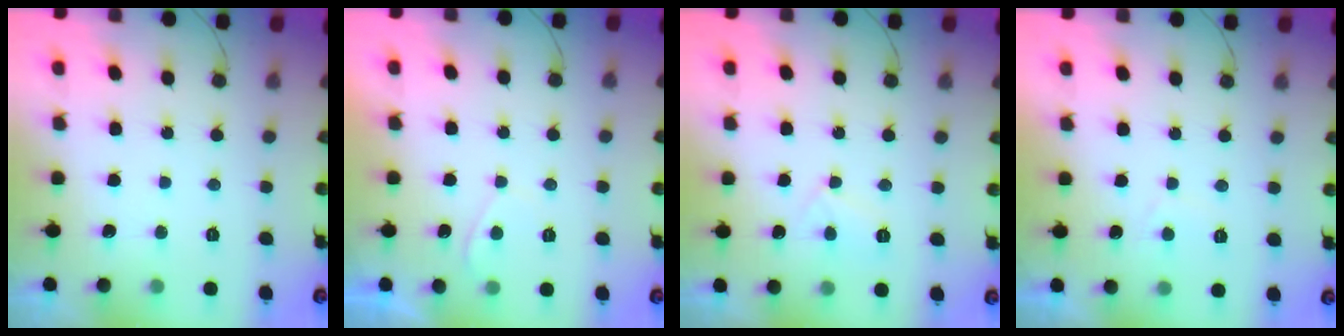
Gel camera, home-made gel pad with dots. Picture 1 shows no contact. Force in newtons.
{"total": 1.1, "press": 1.0, "slide": 0.5}
{"total": 5.2, "press": 5.2, "slide": 0.4}
{"total": 2.8, "press": 2.7, "slide": 0.6}